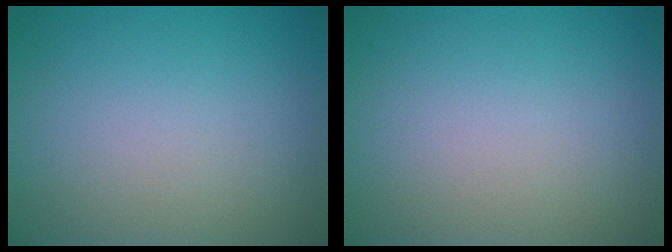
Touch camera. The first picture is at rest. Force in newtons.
{"total": 0.0}